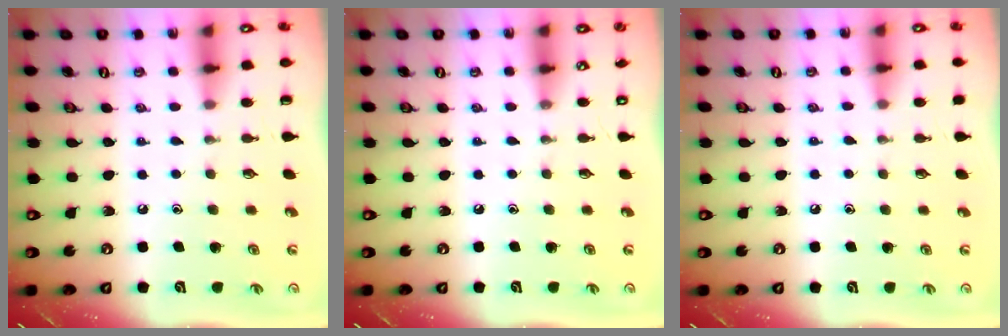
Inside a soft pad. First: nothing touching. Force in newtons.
{"total": 0.0}
{"total": 4.0, "press": 3.9, "slide": 0.5}